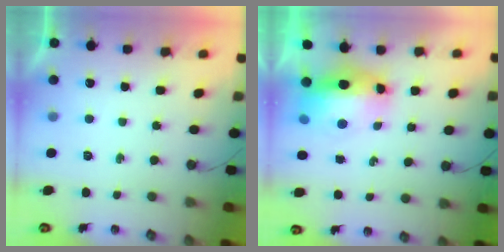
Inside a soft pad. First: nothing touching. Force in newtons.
{"total": 11.7, "press": 11.5, "slide": 1.9}